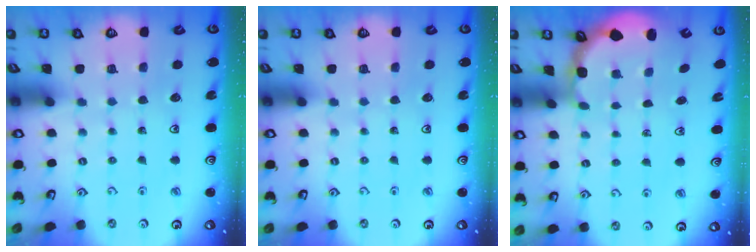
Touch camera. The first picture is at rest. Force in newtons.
{"total": 0.0}
{"total": 3.0, "press": 2.0, "slide": 2.2}